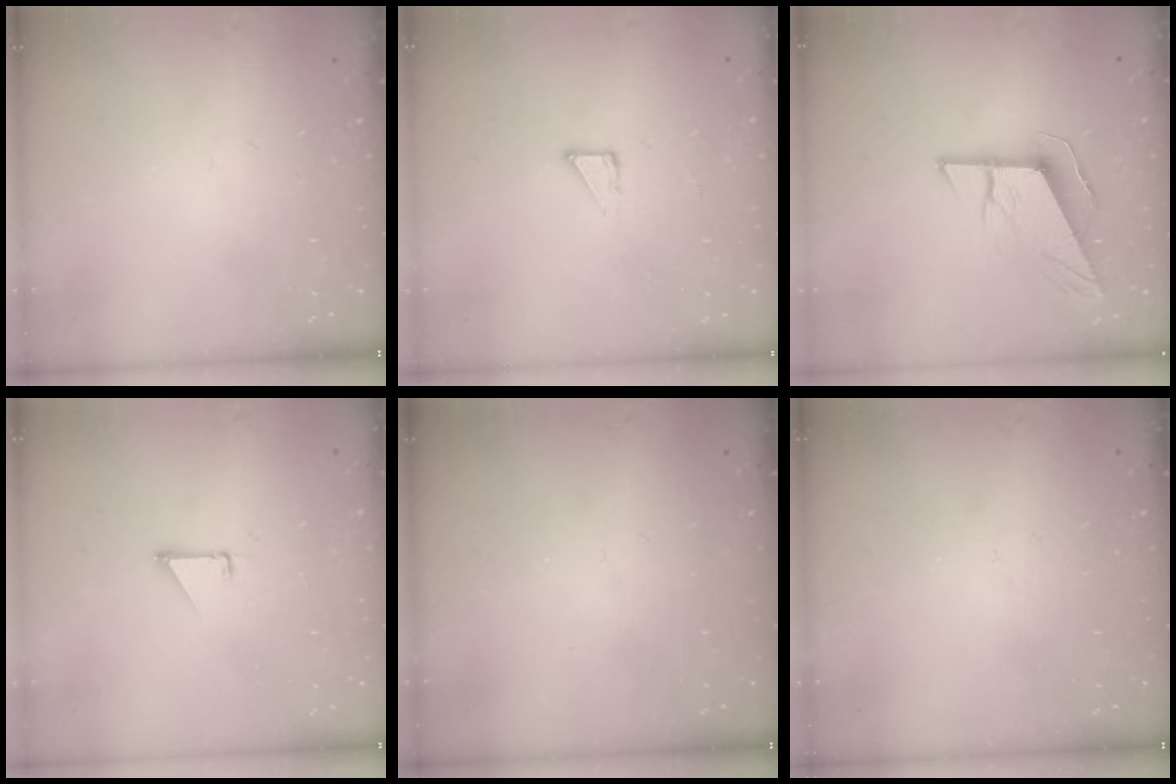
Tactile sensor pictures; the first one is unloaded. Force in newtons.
{"total": 3.4, "press": 3.4, "slide": 0.3}
{"total": 10.3, "press": 10.0, "slide": 2.8}
{"total": 1.4, "press": 1.3, "slide": 0.1}
{"total": 0.0}
{"total": 0.0}